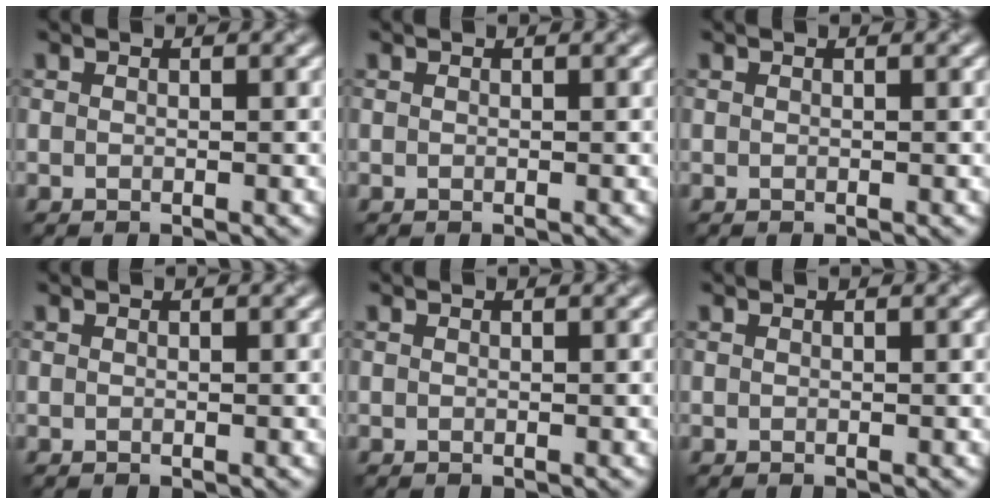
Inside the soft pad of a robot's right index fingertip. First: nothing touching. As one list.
[{"total": 0.0}, {"total": 0.0}, {"total": 0.0}, {"total": 0.0}, {"total": 0.0}]